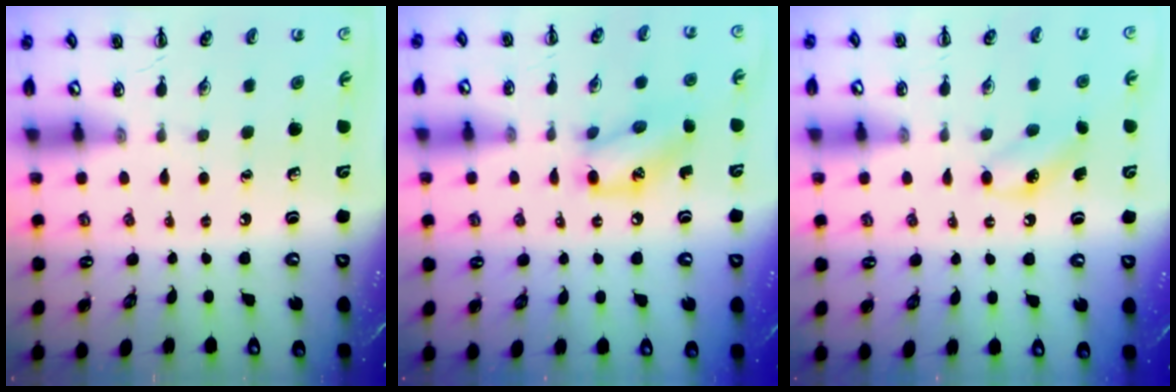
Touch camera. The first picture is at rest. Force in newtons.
{"total": 12.0, "press": 11.8, "slide": 2.2}
{"total": 5.7, "press": 5.4, "slide": 1.6}